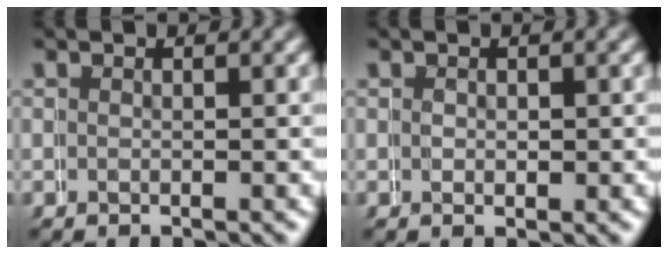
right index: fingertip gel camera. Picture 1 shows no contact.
{"total": 0.9, "force": [0.4, 0.7, -0.4], "torque": [-0.004, -0.007, 0.005]}